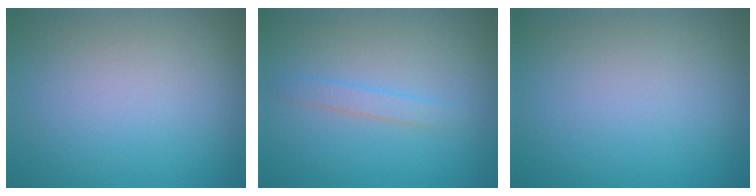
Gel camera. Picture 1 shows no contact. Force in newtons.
{"total": 1.3, "press": 1.3, "slide": 0.0}
{"total": 0.0}